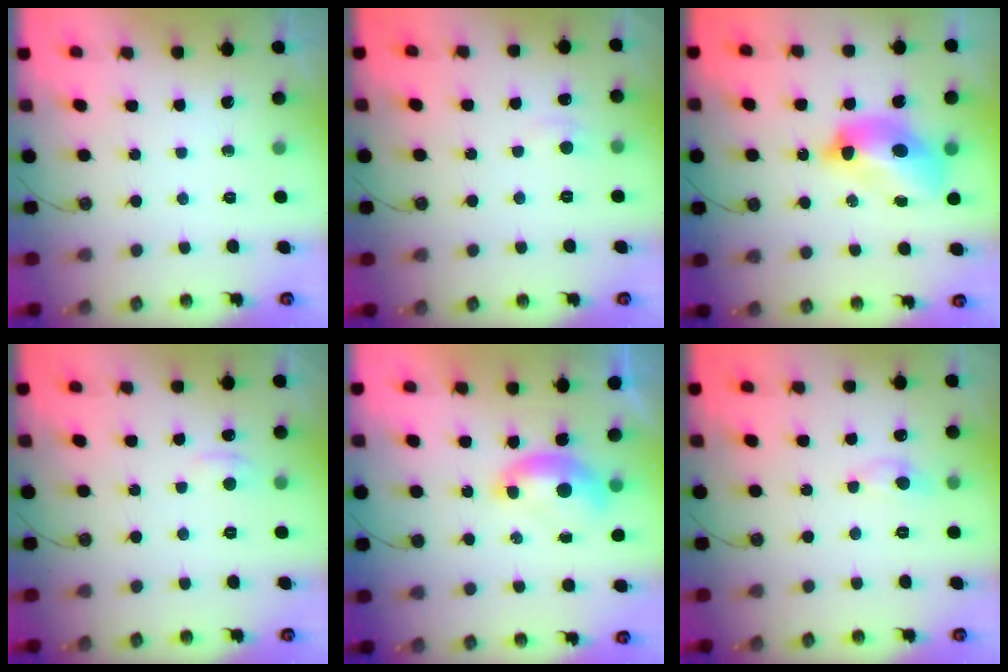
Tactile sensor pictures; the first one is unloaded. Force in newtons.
{"total": 2.4, "press": 2.4, "slide": 0.4}
{"total": 9.9, "press": 9.9, "slide": 1.1}
{"total": 1.1, "press": 0.5, "slide": 0.9}
{"total": 1.7, "press": 1.6, "slide": 0.6}
{"total": 0.9, "press": 0.7, "slide": 0.5}